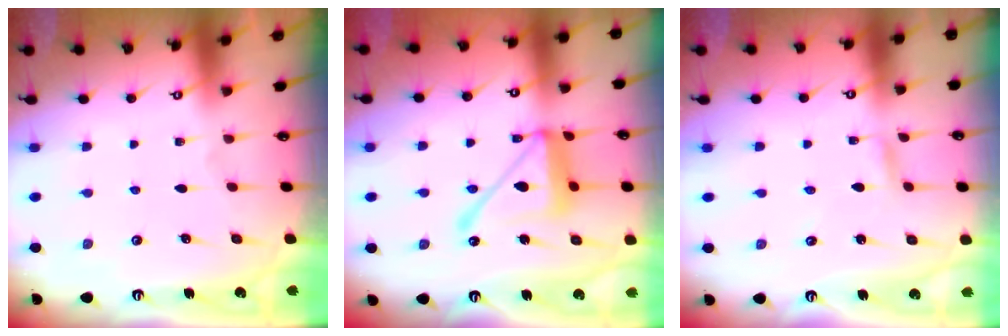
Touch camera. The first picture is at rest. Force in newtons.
{"total": 15.2, "press": 15.1, "slide": 1.3}
{"total": 2.5, "press": 2.5, "slide": 0.2}